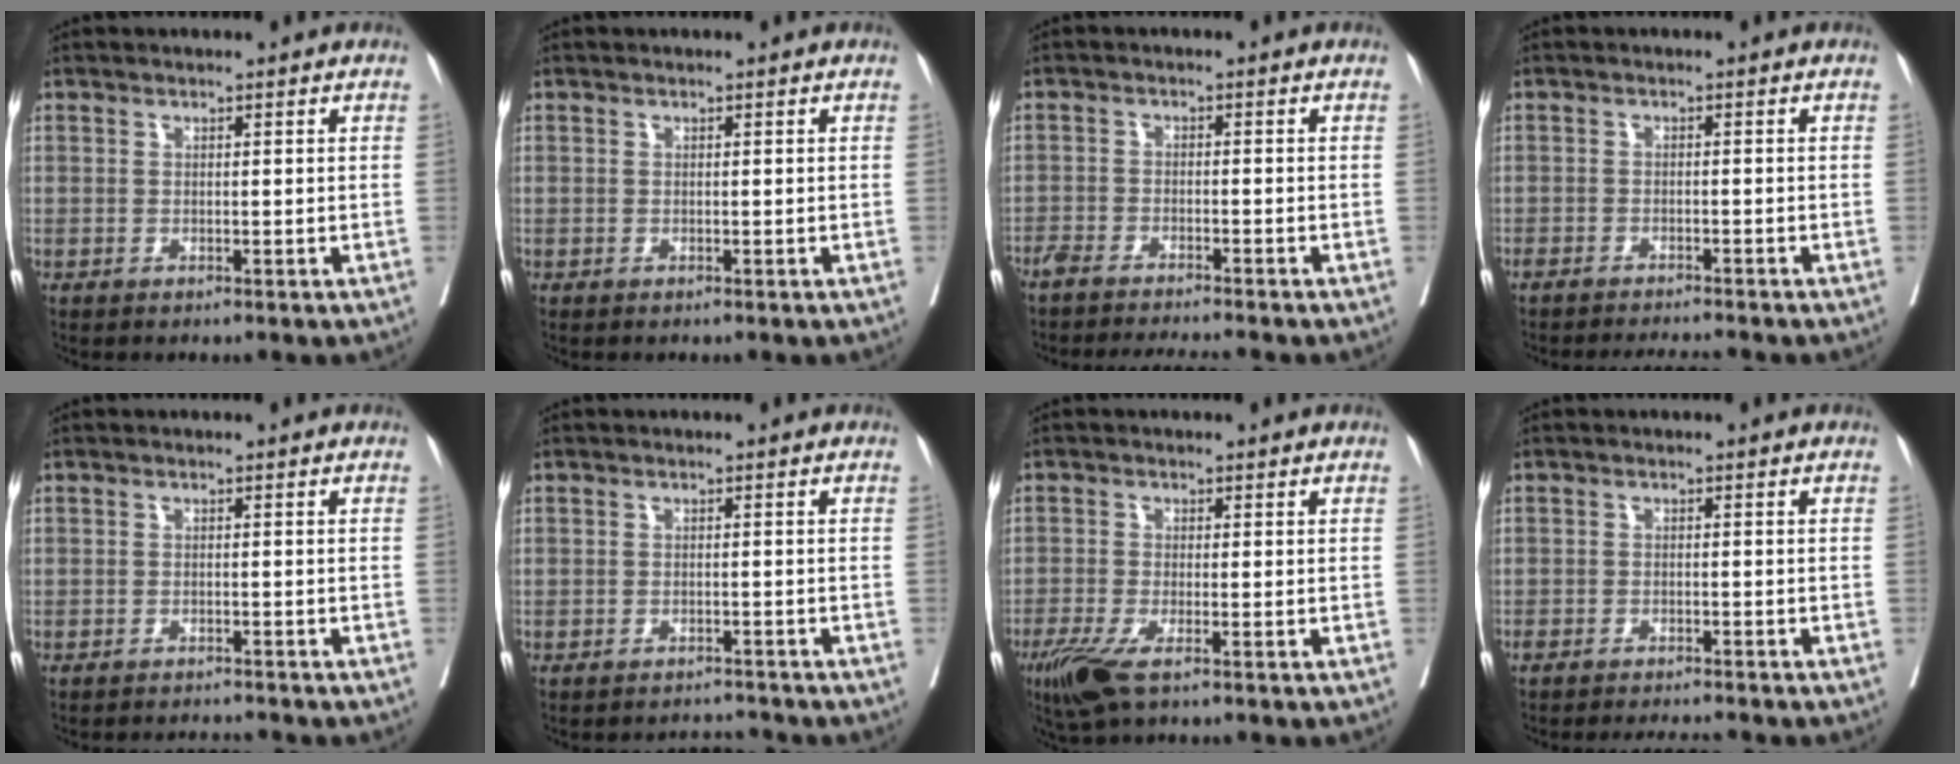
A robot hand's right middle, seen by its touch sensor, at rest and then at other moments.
{"total": 0.0}
{"total": 8.9, "force": [-8.2, 0.1, 3.5], "torque": [-0.038, -0.013, -0.127]}
{"total": 6.4, "force": [-6.0, 0.1, 2.1], "torque": [-0.024, -0.010, -0.087]}
{"total": 4.1, "force": [-4.0, -0.2, 0.5], "torque": [-0.001, -0.009, -0.057]}
{"total": 3.2, "force": [-3.2, -0.2, -0.4], "torque": [0.011, -0.003, -0.048]}
{"total": 5.1, "force": [-3.1, 0.9, 4.0], "torque": [-0.080, -0.016, -0.059]}
{"total": 7.0, "force": [-6.6, 0.6, 2.4], "torque": [-0.032, -0.009, -0.092]}